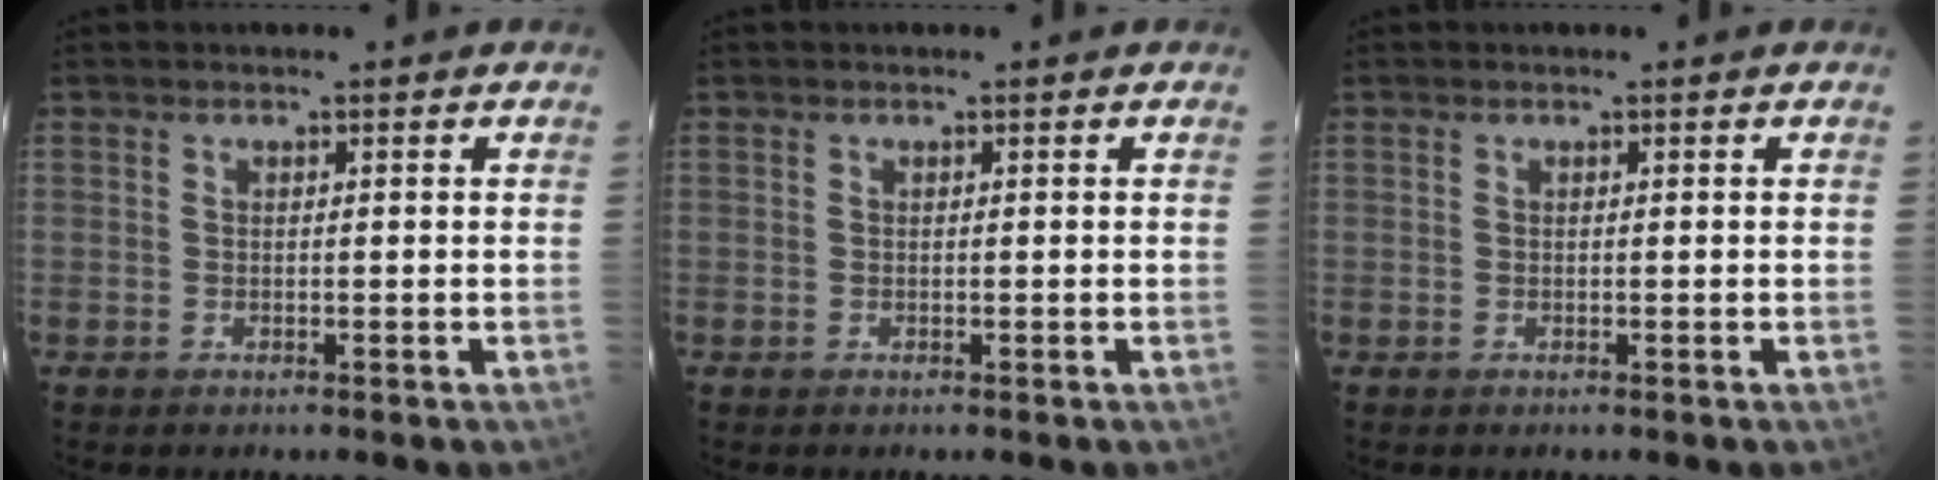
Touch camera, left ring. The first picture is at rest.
{"total": 0.0}
{"total": 0.0}